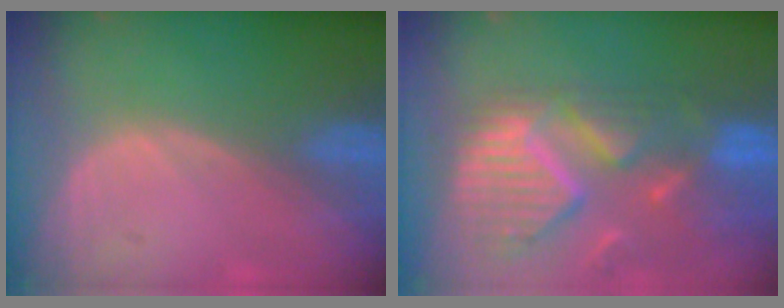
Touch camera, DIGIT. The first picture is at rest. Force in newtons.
{"total": 12.9, "press": 10.9, "slide": 6.9}